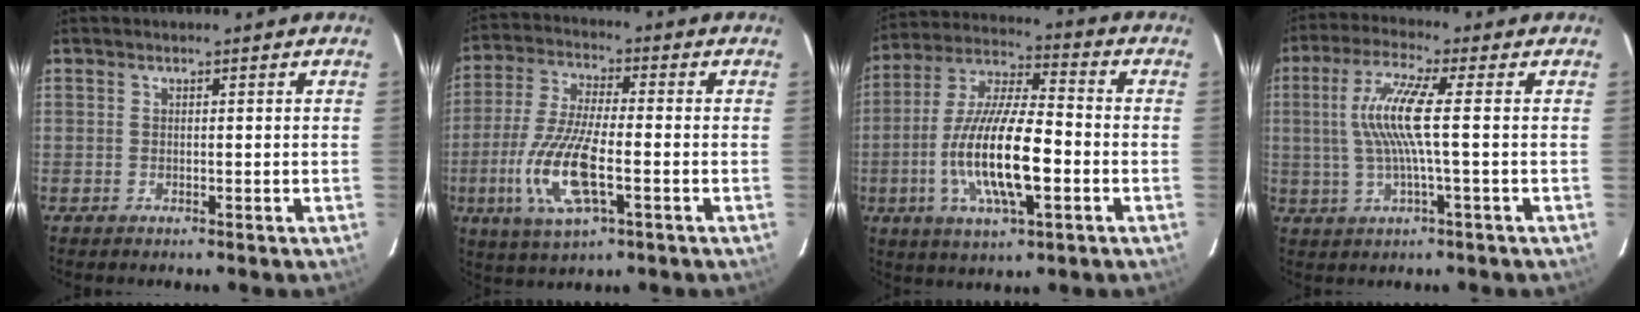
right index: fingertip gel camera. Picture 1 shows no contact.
{"total": 13.6, "force": [-3.9, 4.1, 12.4], "torque": [-0.265, -0.012, -0.075]}
{"total": 16.4, "force": [-4.2, 4.5, 15.2], "torque": [-0.305, -0.007, -0.080]}
{"total": 9.4, "force": [1.0, 0.0, 9.4], "torque": [-0.186, 0.000, 0.022]}